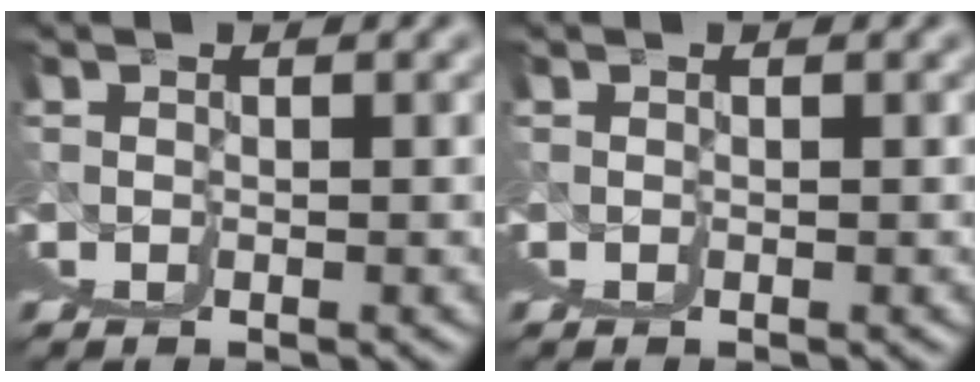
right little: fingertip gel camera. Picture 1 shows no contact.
{"total": 0.0}